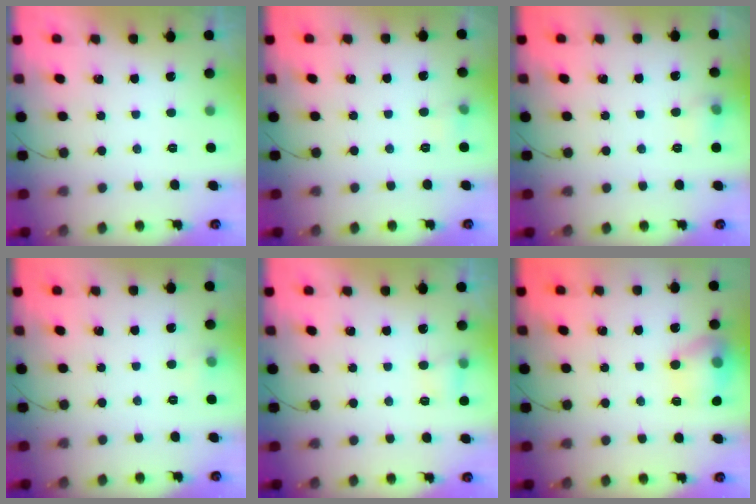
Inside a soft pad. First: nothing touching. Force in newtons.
{"total": 4.3, "press": 4.1, "slide": 1.3}
{"total": 5.5, "press": 5.4, "slide": 1.4}
{"total": 4.9, "press": 4.7, "slide": 1.3}
{"total": 4.1, "press": 3.9, "slide": 1.3}
{"total": 14.2, "press": 14.2, "slide": 1.2}